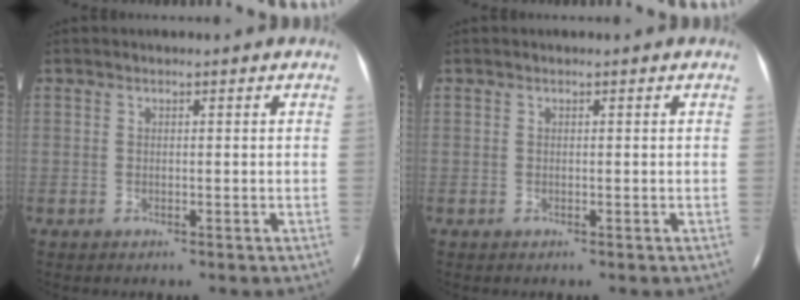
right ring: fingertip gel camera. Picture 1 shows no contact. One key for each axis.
{"total": 0.0}